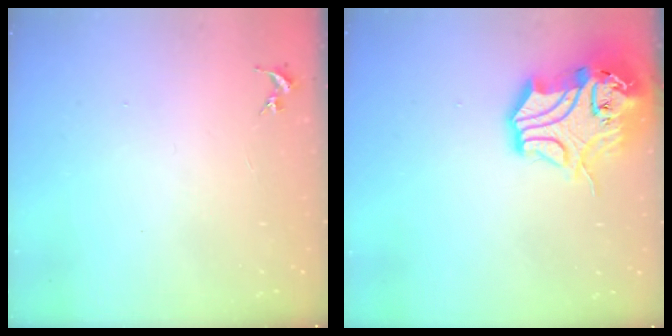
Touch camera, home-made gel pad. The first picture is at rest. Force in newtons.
{"total": 16.7, "press": 16.5, "slide": 2.4}